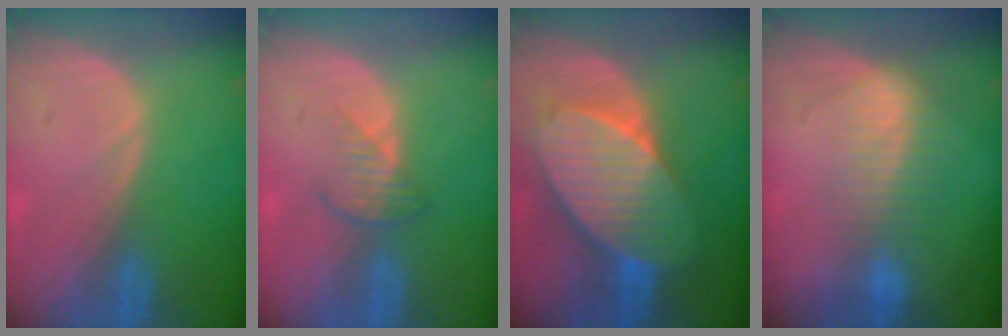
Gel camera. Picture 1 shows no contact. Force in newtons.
{"total": 3.3, "press": 2.9, "slide": 1.4}
{"total": 10.1, "press": 10.1, "slide": 0.6}
{"total": 7.2, "press": 6.2, "slide": 3.8}